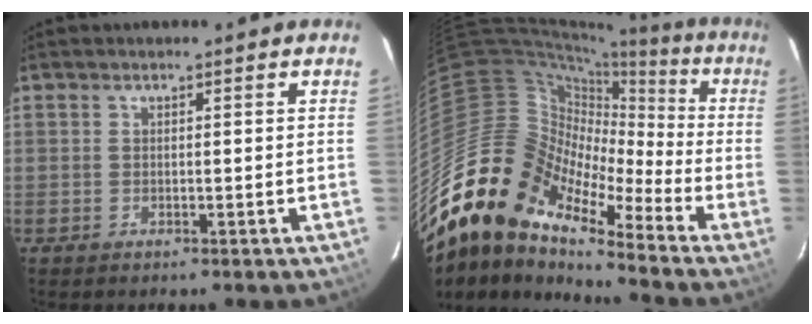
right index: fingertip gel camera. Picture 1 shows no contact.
{"total": 15.6, "force": [-11.1, 7.5, 8.0], "torque": [-0.118, -0.004, -0.230]}